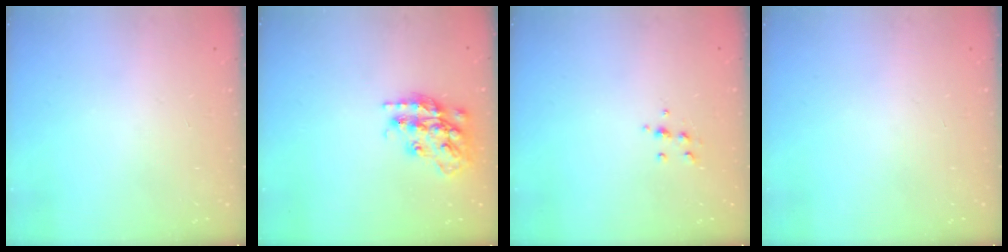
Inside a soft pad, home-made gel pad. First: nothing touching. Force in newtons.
{"total": 16.6, "press": 16.6, "slide": 1.1}
{"total": 6.2, "press": 6.2, "slide": 0.6}
{"total": 0.0}